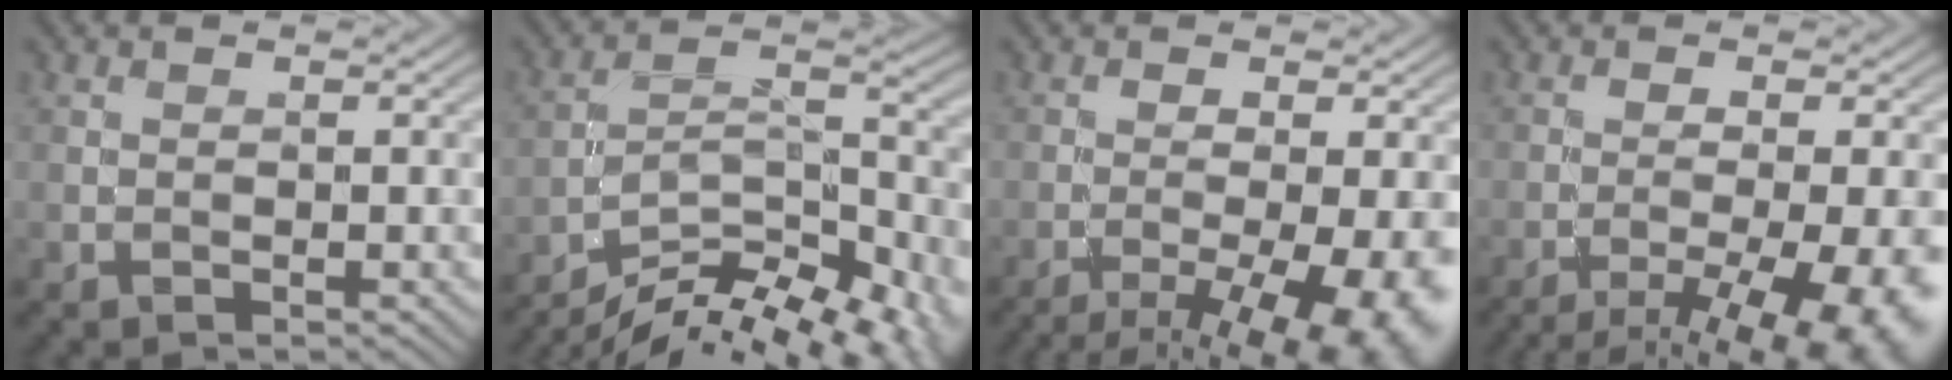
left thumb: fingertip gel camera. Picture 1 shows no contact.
{"total": 14.4, "force": [-11.7, 4.2, 7.2], "torque": [-0.131, -0.007, -0.179]}
{"total": 11.7, "force": [-6.6, 3.7, 8.9], "torque": [-0.143, -0.039, -0.075]}
{"total": 12.5, "force": [-7.9, 3.8, 9.0], "torque": [-0.139, -0.033, -0.090]}